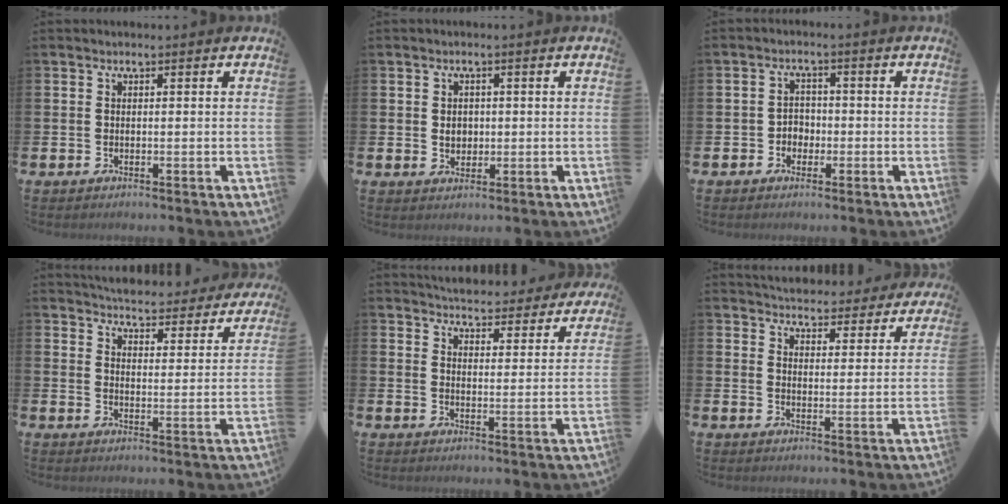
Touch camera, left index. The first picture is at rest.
{"total": 2.2, "force": [0.4, 1.8, 1.1], "torque": [-0.008, 0.004, 0.001]}
{"total": 2.5, "force": [-1.1, 2.1, 0.8], "torque": [-0.019, 0.008, -0.027]}
{"total": 5.2, "force": [5.1, 0.6, 0.5], "torque": [-0.021, -0.046, 0.086]}
{"total": 5.5, "force": [5.4, 0.8, 0.5], "torque": [-0.018, -0.042, 0.095]}
{"total": 5.2, "force": [5.1, 1.0, 0.2], "torque": [-0.016, -0.041, 0.087]}